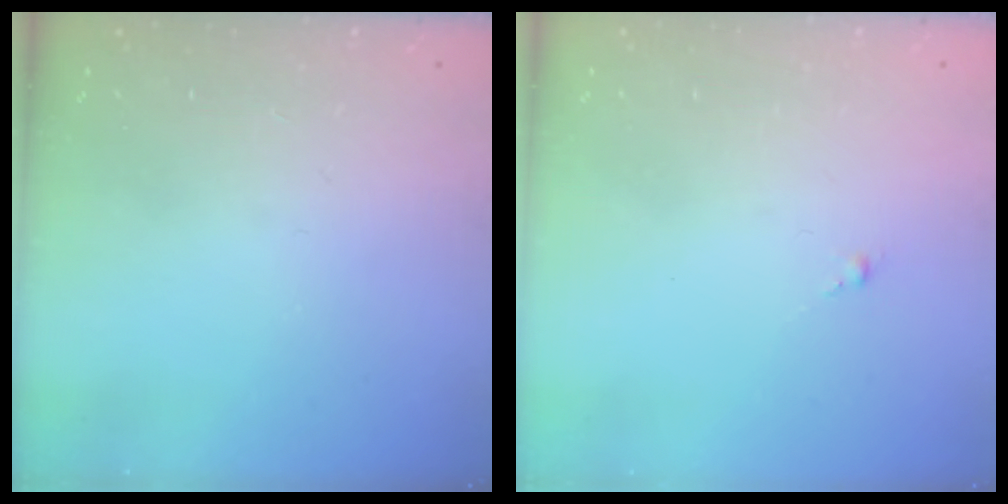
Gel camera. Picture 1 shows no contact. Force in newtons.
{"total": 0.5, "press": 0.4, "slide": 0.4}